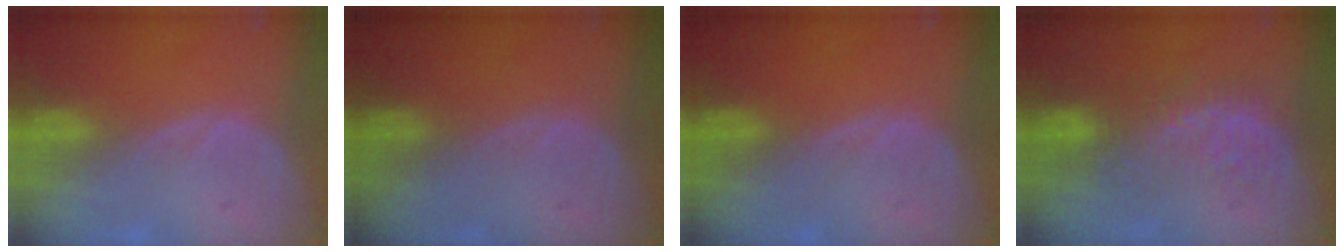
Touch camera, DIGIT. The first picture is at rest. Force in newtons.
{"total": 0.0}
{"total": 0.0}
{"total": 6.4, "press": 6.2, "slide": 1.3}